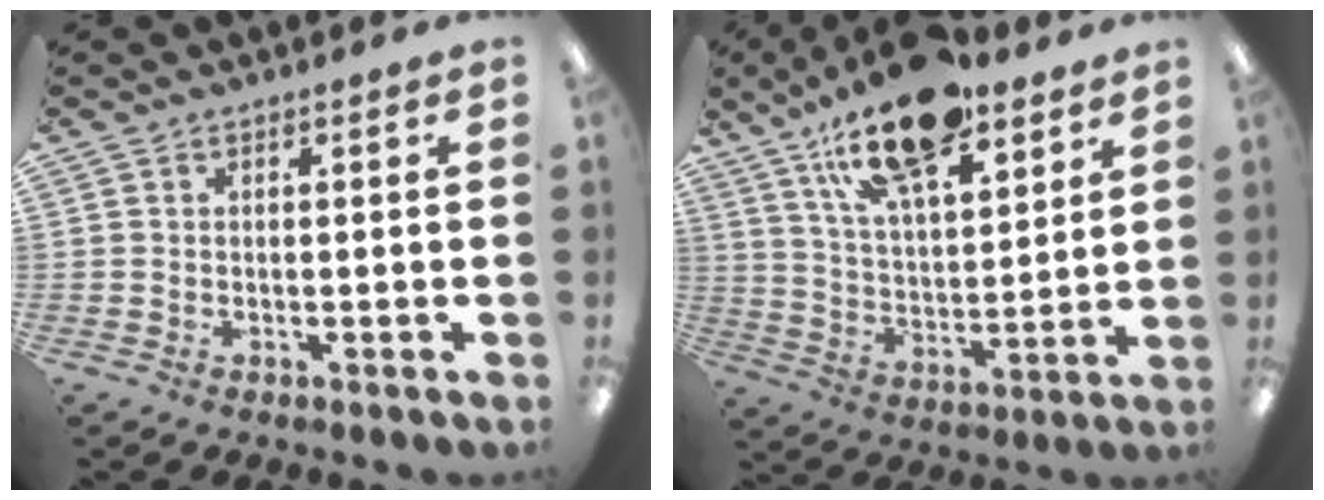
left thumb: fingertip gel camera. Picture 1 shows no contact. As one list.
[{"total": 19.0, "force": [13.4, 7.7, 11.2], "torque": [-0.186, -0.063, 0.227]}]